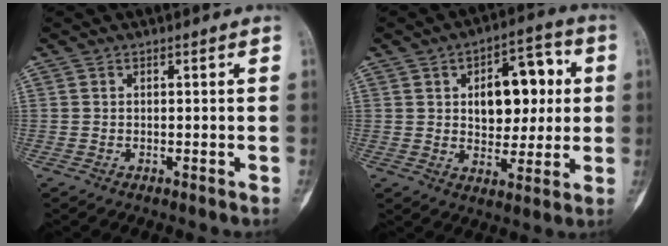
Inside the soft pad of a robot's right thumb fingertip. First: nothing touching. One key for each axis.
{"total": 13.4, "fx": 2.5, "fy": 8.2, "fz": 10.4, "tx": -0.099, "ty": 0.010, "tz": 0.036}